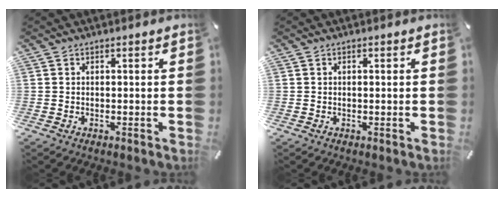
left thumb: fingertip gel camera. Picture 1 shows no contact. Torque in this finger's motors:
{"motor_torque": [-0.15, -0.28, -0.19, 0.10, -0.10]}